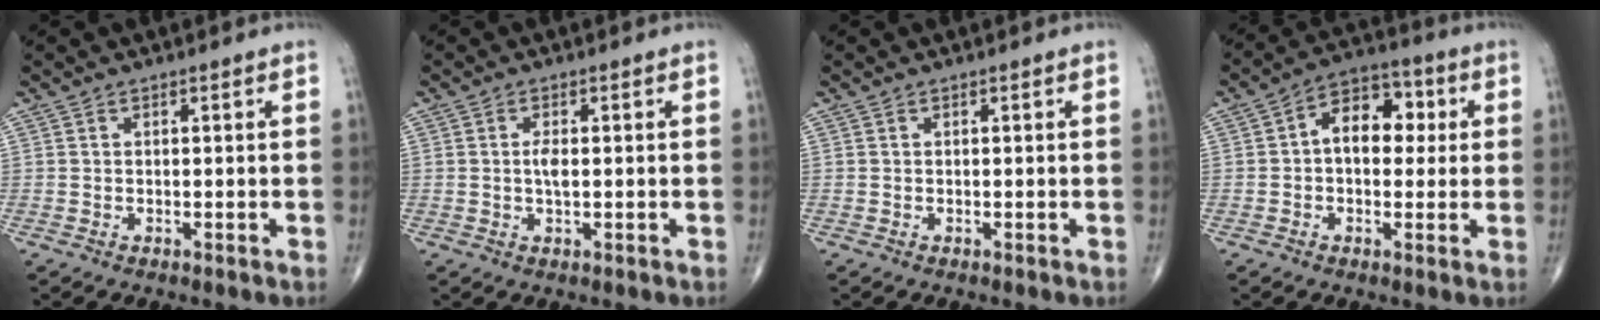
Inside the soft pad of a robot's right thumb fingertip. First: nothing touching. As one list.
[{"total": 2.3, "force": [0.1, 0.9, 2.1], "torque": [-0.040, -0.001, 0.001]}, {"total": 0.0}, {"total": 10.5, "force": [1.3, 6.9, 7.7], "torque": [-0.084, 0.025, 0.012]}]